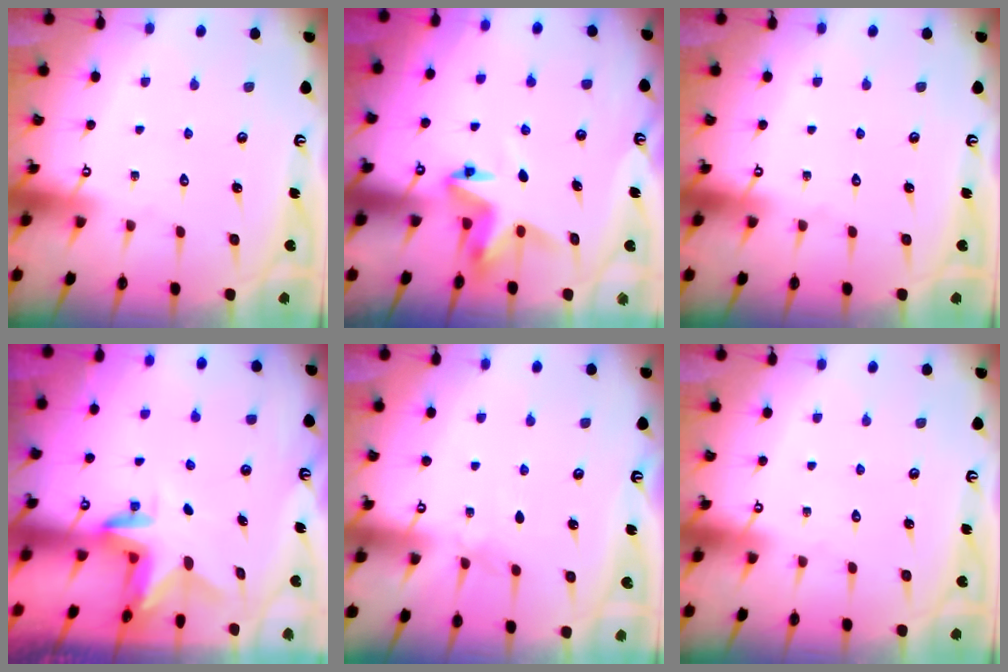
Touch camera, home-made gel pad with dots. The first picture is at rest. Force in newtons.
{"total": 5.8, "press": 5.8, "slide": 0.2}
{"total": 0.0}
{"total": 2.9, "press": 2.9, "slide": 0.3}
{"total": 3.0, "press": 2.9, "slide": 0.5}
{"total": 0.0}